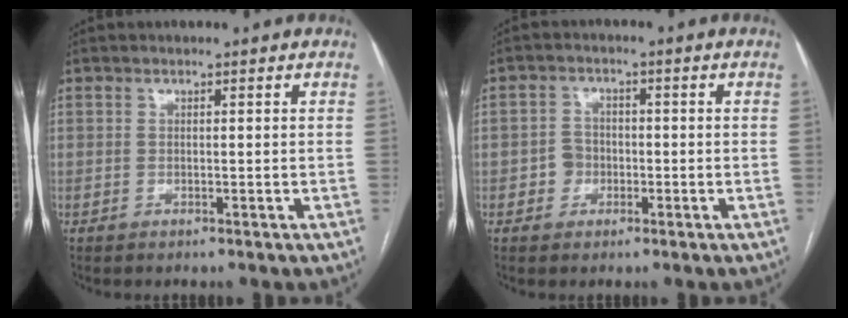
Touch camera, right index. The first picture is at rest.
{"total": 3.2, "force": [-1.0, 2.8, 1.0], "torque": [-0.013, 0.012, -0.017]}